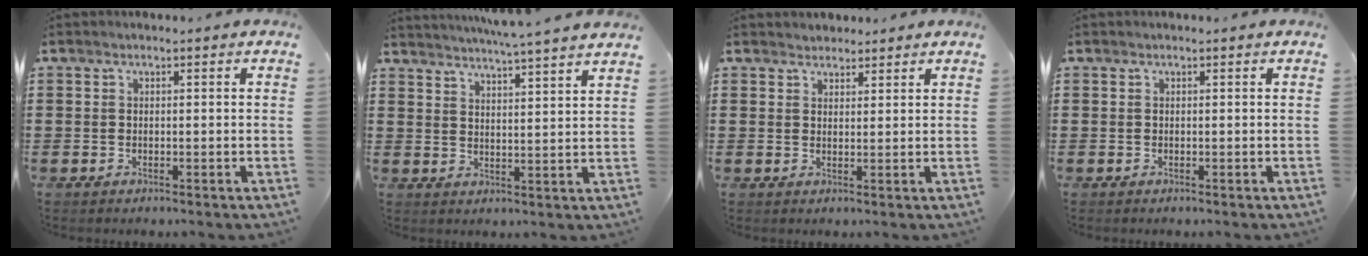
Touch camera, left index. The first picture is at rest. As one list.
[{"total": 4.3, "force": [4.1, -1.1, 0.8], "torque": [-0.033, -0.025, 0.069]}, {"total": 2.0, "force": [1.9, 0.7, -0.3], "torque": [-0.001, 0.003, 0.038]}, {"total": 0.0}]